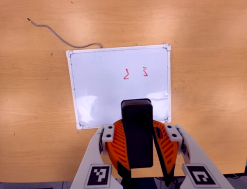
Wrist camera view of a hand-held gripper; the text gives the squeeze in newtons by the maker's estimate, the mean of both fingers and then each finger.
{"total": 9.7, "left": 9.4, "right": 9.9}